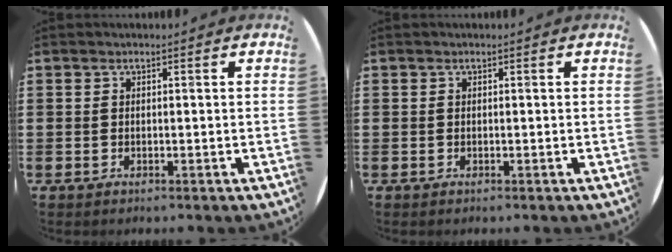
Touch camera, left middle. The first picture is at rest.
{"total": 0.0}